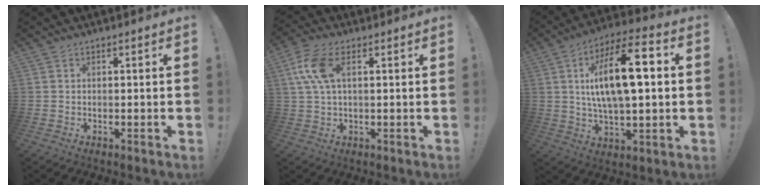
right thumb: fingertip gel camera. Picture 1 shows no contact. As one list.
[{"total": 8.9, "force": [2.3, 3.9, 7.6], "torque": [-0.159, -0.001, 0.045]}, {"total": 18.2, "force": [3.0, 6.7, 16.6], "torque": [-0.279, -0.001, 0.036]}]